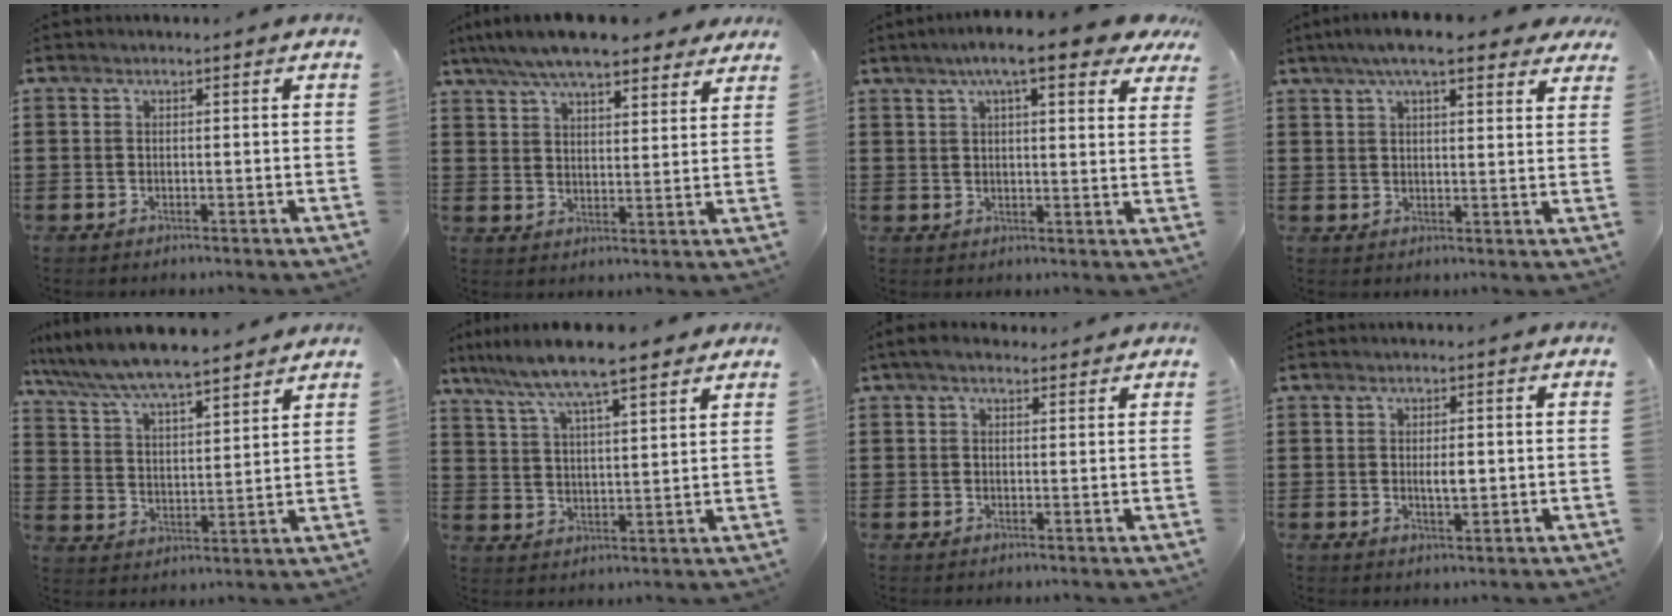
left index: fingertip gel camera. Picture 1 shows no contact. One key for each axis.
{"total": 8.2, "fx": 7.4, "fy": 1.4, "fz": 3.4, "tx": -0.091, "ty": -0.018, "tz": 0.135}
{"total": 8.2, "fx": 5.9, "fy": 1.2, "fz": 5.6, "tx": -0.099, "ty": -0.009, "tz": 0.100}
{"total": 7.5, "fx": 5.7, "fy": 1.3, "fz": 4.6, "tx": -0.095, "ty": -0.003, "tz": 0.102}
{"total": 7.2, "fx": 6.7, "fy": 0.4, "fz": 2.6, "tx": -0.079, "ty": -0.037, "tz": 0.116}
{"total": 8.4, "fx": 6.9, "fy": 0.9, "fz": 4.7, "tx": -0.114, "ty": -0.021, "tz": 0.121}
{"total": 2.7, "fx": 2.0, "fy": 1.2, "fz": 1.5, "tx": -0.033, "ty": 0.006, "tz": 0.037}
{"total": 2.8, "fx": 0.2, "fy": 0.9, "fz": 2.6, "tx": -0.042, "ty": -0.003, "tz": 0.000}